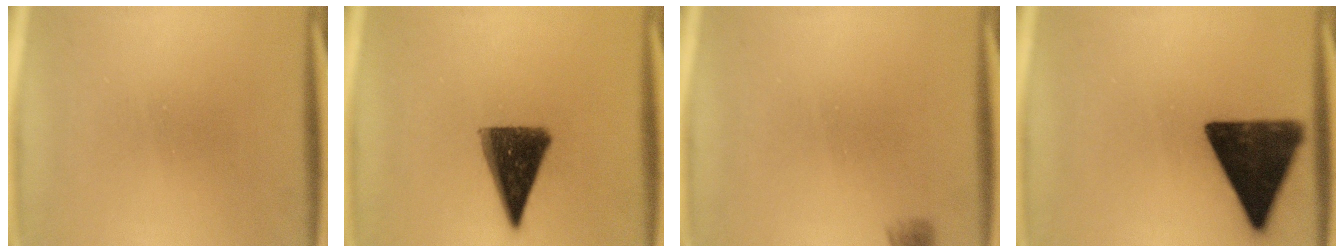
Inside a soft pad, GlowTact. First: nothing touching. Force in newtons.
{"total": 11.5}
{"total": 2.9}
{"total": 13.3}